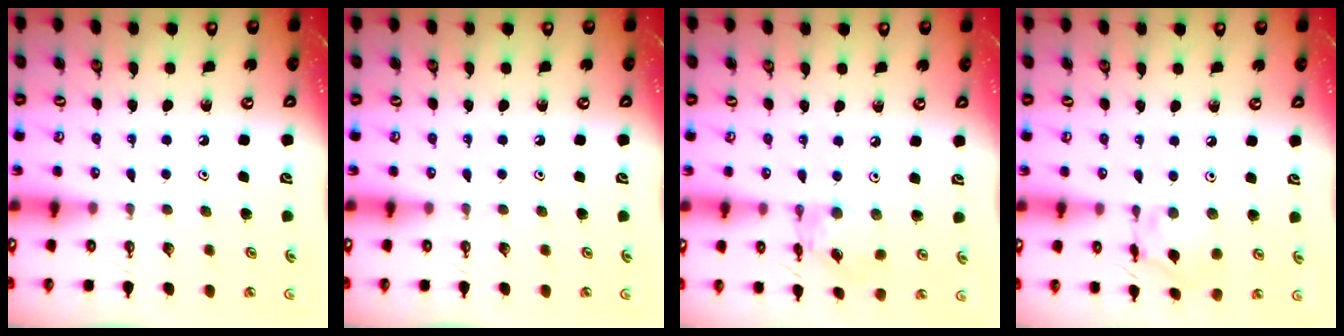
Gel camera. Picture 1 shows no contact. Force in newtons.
{"total": 0.0}
{"total": 5.0, "press": 5.0, "slide": 0.2}
{"total": 8.8, "press": 8.8, "slide": 0.5}